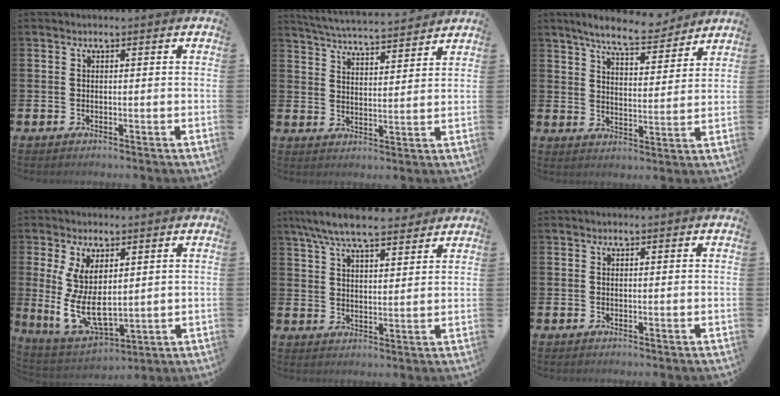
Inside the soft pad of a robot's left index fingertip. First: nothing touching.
{"total": 5.2, "force": [5.1, 0.1, 0.5], "torque": [-0.032, -0.035, 0.090]}
{"total": 7.9, "force": [7.3, 1.3, 2.8], "torque": [-0.067, -0.037, 0.129]}
{"total": 8.2, "force": [1.7, 4.4, 6.7], "torque": [-0.146, -0.020, 0.029]}
{"total": 7.8, "force": [7.2, 1.4, 2.9], "torque": [-0.074, -0.025, 0.130]}
{"total": 0.0}